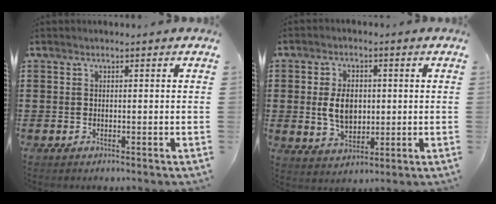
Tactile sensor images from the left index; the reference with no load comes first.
{"total": 6.4, "force": [0.5, 4.1, 4.9], "torque": [-0.098, 0.002, 0.001]}